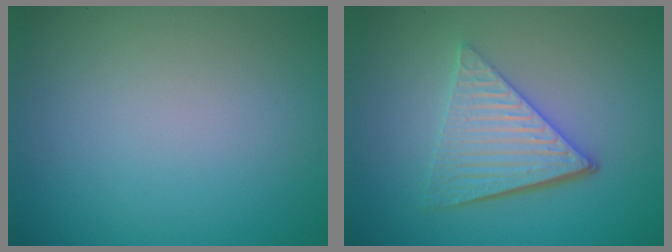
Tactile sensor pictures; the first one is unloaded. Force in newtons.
{"total": 5.4, "press": 3.9, "slide": 3.7}